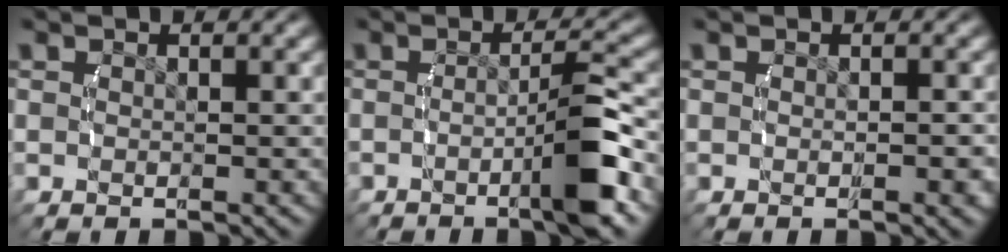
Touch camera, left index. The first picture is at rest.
{"total": 4.8, "force": [-1.8, 0.3, 4.5], "torque": [-0.064, 0.006, -0.033]}
{"total": 0.7, "force": [-0.5, 0.1, 0.5], "torque": [-0.009, -0.006, -0.005]}